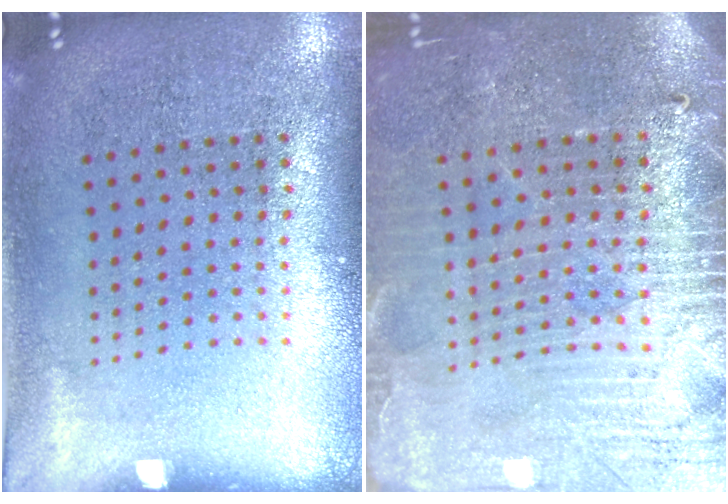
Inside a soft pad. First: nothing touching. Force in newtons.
{"total": 3.9, "press": 3.5, "slide": 1.7}